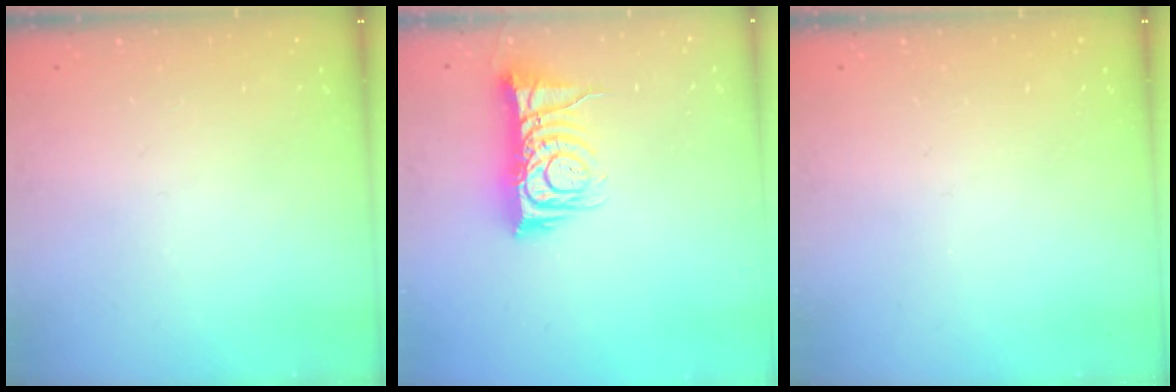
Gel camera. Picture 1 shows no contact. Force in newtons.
{"total": 10.8, "press": 10.8, "slide": 0.7}
{"total": 0.0}